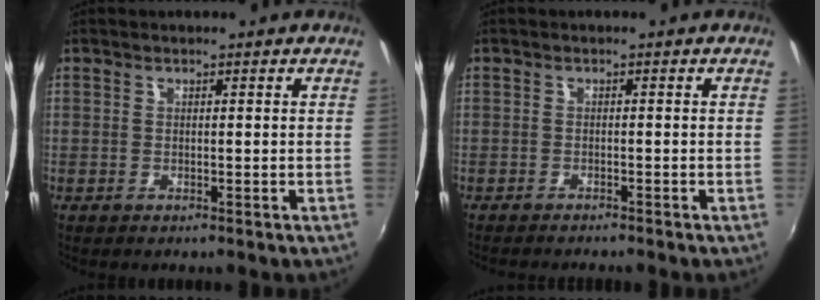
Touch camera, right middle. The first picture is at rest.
{"total": 2.6, "force": [-2.4, -0.1, 0.9], "torque": [-0.029, -0.010, -0.042]}